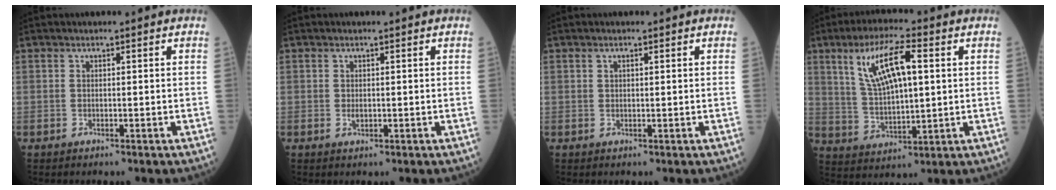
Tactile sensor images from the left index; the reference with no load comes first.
{"total": 0.8, "force": [-0.2, 0.6, 0.5], "torque": [-0.007, 0.000, -0.002]}
{"total": 0.7, "force": [0.4, 0.2, 0.6], "torque": [-0.012, 0.004, 0.007]}
{"total": 11.2, "force": [3.7, 3.0, 10.1], "torque": [-0.200, 0.012, 0.074]}